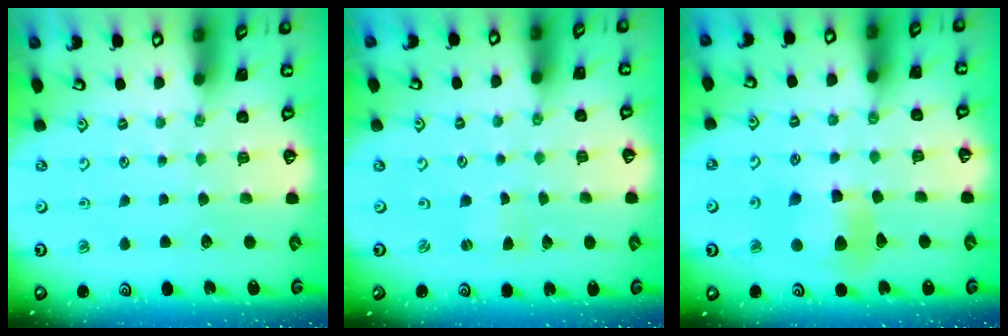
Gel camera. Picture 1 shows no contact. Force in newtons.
{"total": 0.0}
{"total": 9.9, "press": 9.8, "slide": 1.3}